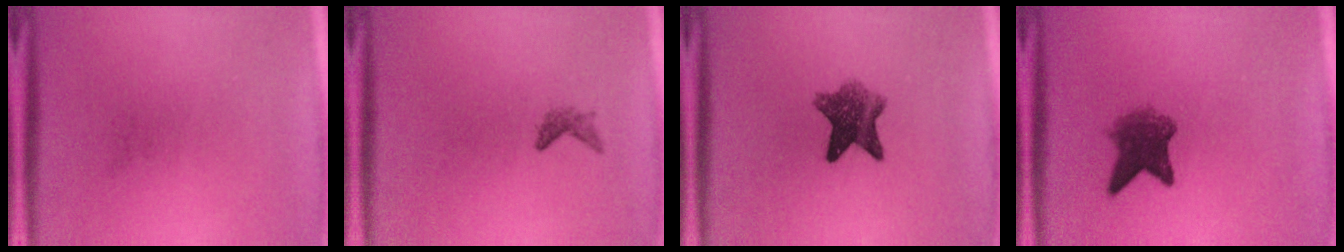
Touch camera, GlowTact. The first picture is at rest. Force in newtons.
{"total": 1.1}
{"total": 6.8}
{"total": 5.2}